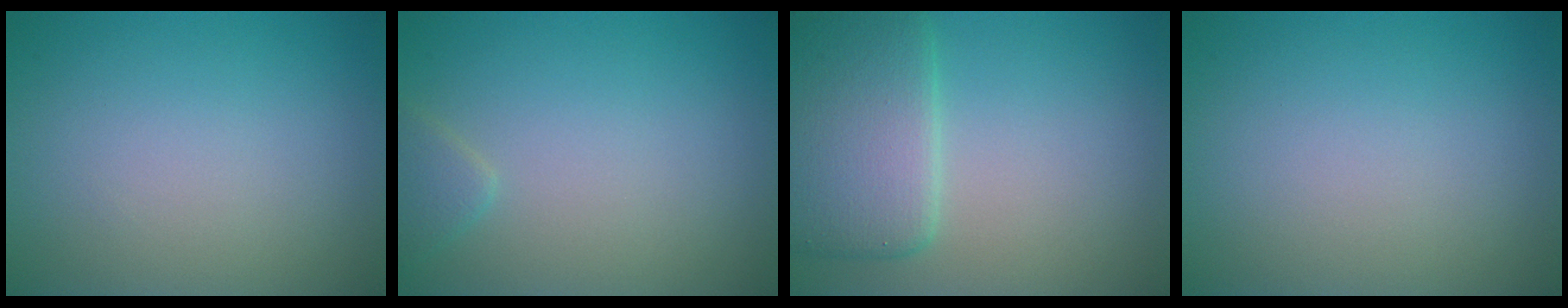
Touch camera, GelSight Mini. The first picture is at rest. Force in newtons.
{"total": 1.3, "press": 1.3, "slide": 0.1}
{"total": 6.4, "press": 6.4, "slide": 0.3}
{"total": 0.0}